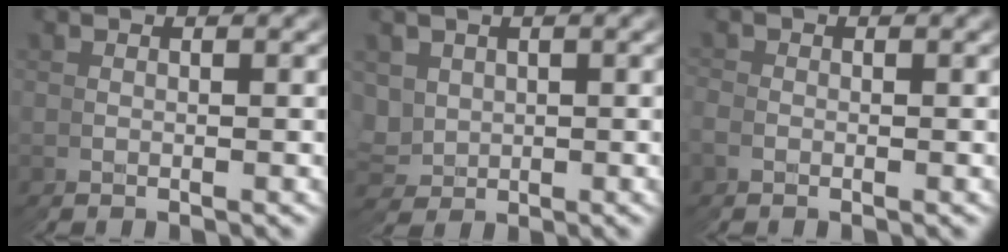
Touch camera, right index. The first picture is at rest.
{"total": 4.2, "force": [-0.2, 4.2, 0.0], "torque": [-0.026, -0.037, 0.017]}
{"total": 1.5, "force": [-0.5, 0.7, -1.1], "torque": [0.015, -0.003, -0.013]}